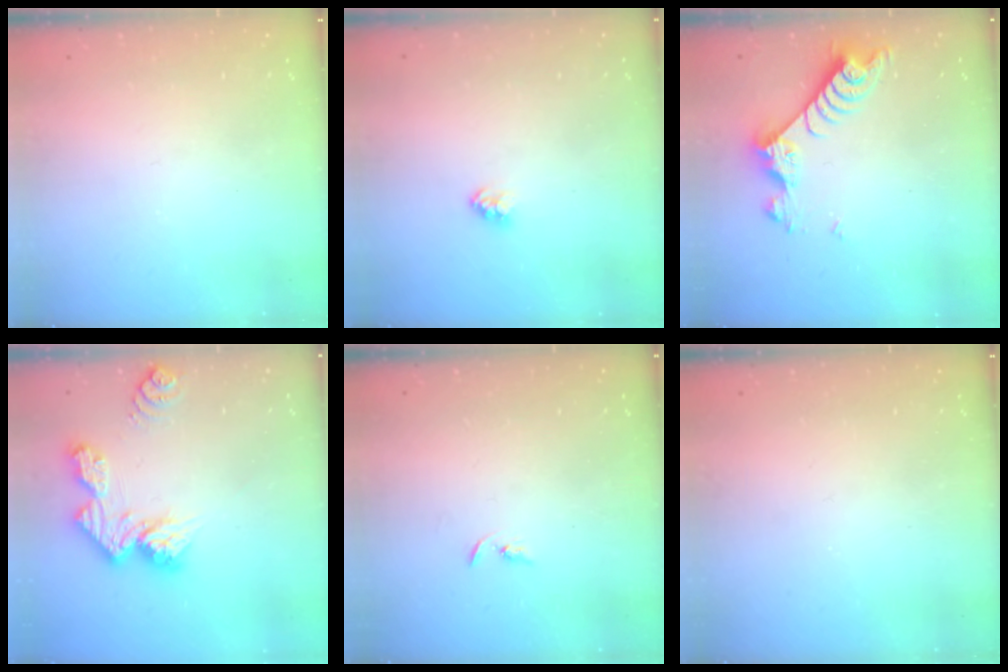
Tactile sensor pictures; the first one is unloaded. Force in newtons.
{"total": 2.3, "press": 2.3, "slide": 0.1}
{"total": 7.0, "press": 7.0, "slide": 0.5}
{"total": 12.0, "press": 12.0, "slide": 1.0}
{"total": 2.2, "press": 2.2, "slide": 0.2}
{"total": 0.0}